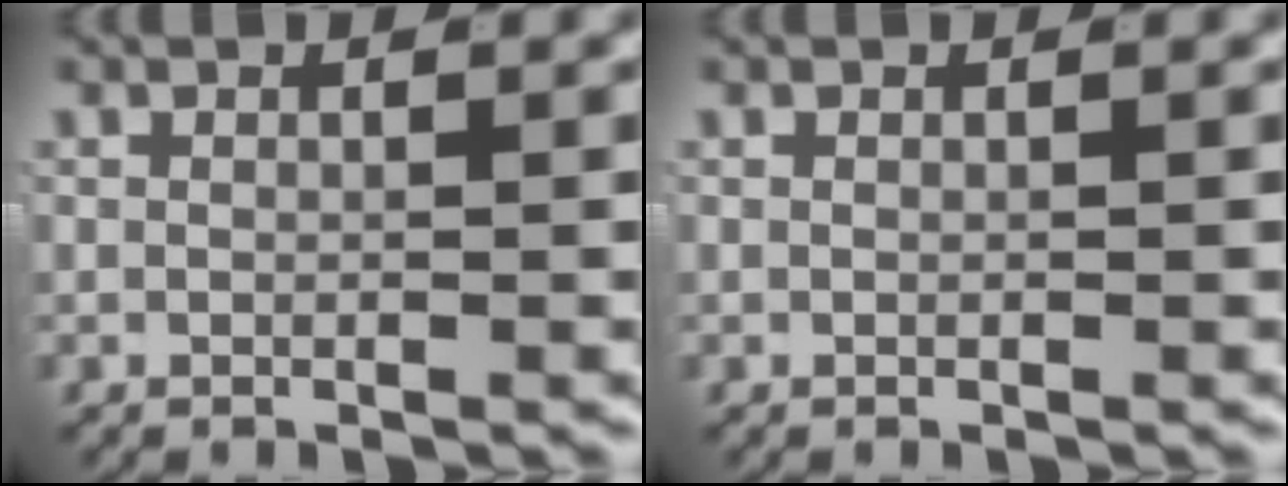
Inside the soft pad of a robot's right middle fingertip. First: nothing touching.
{"total": 0.0}